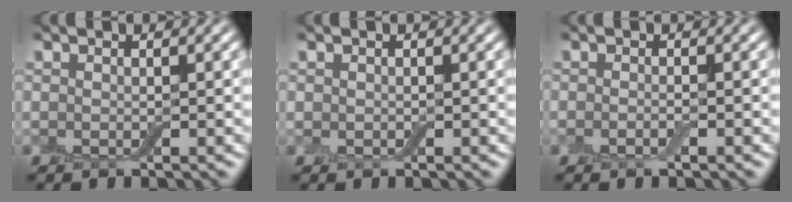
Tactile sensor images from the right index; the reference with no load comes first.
{"total": 0.0}
{"total": 0.7, "force": [-0.4, 0.1, 0.6], "torque": [-0.014, 0.001, -0.009]}